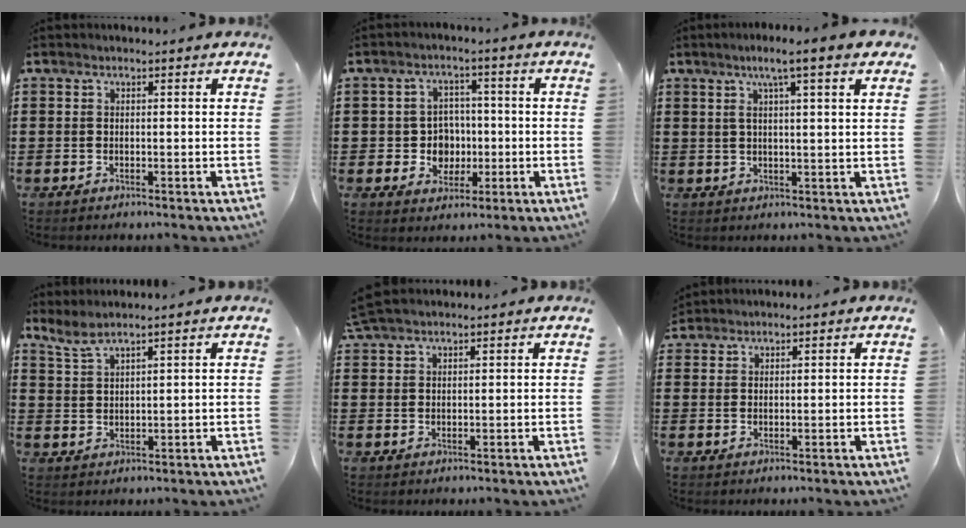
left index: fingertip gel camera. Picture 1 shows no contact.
{"total": 5.3, "force": [-0.5, 5.0, 1.8], "torque": [-0.045, 0.011, -0.011]}
{"total": 4.8, "force": [2.5, -0.3, 4.1], "torque": [-0.085, 0.002, 0.039]}
{"total": 2.9, "force": [2.5, 0.2, 1.4], "torque": [-0.033, 0.001, 0.047]}
{"total": 2.7, "force": [2.5, 0.5, 1.0], "torque": [-0.026, 0.004, 0.049]}
{"total": 1.5, "force": [1.4, 0.2, -0.2], "torque": [0.000, 0.001, 0.030]}